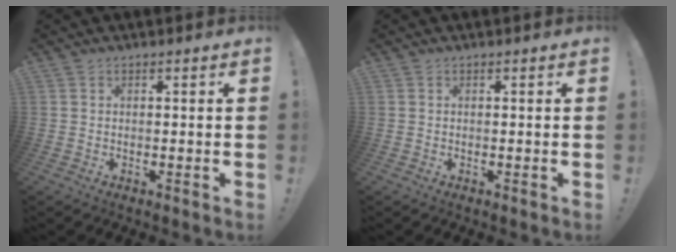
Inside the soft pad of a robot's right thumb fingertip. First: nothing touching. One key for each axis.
{"total": 0.0}